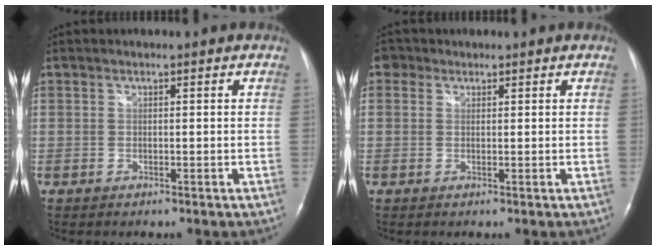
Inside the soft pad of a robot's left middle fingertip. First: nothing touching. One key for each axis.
{"total": 2.1, "fx": 1.0, "fy": 1.8, "fz": 0.4, "tx": -0.003, "ty": 0.010, "tz": 0.011}